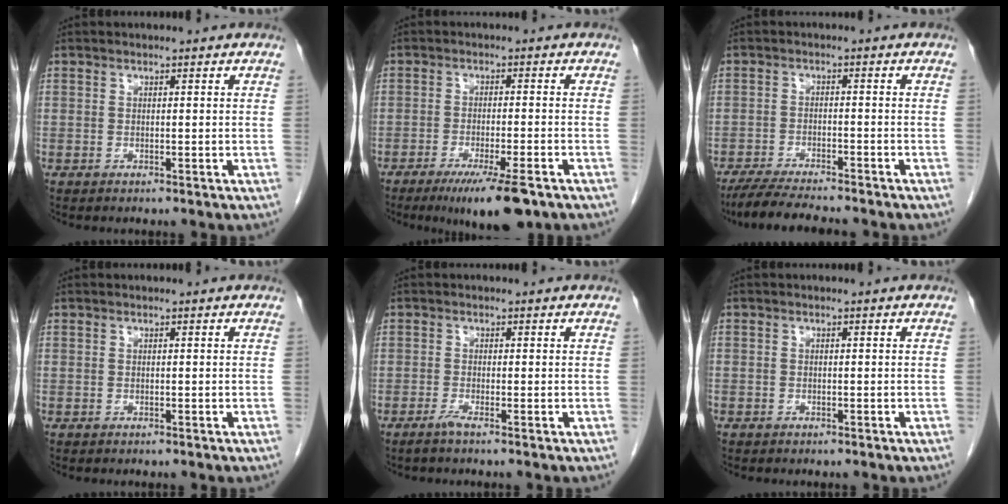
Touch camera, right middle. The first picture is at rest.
{"total": 9.3, "force": [-6.2, 0.8, 6.8], "torque": [-0.102, -0.020, -0.093]}
{"total": 9.3, "force": [-8.3, 0.7, 4.2], "torque": [-0.064, -0.022, -0.135]}
{"total": 0.0}
{"total": 1.3, "force": [-1.0, -0.4, 0.8], "torque": [-0.018, -0.002, -0.023]}
{"total": 0.6, "force": [-0.5, 0.4, 0.1], "torque": [-0.007, 0.003, -0.010]}